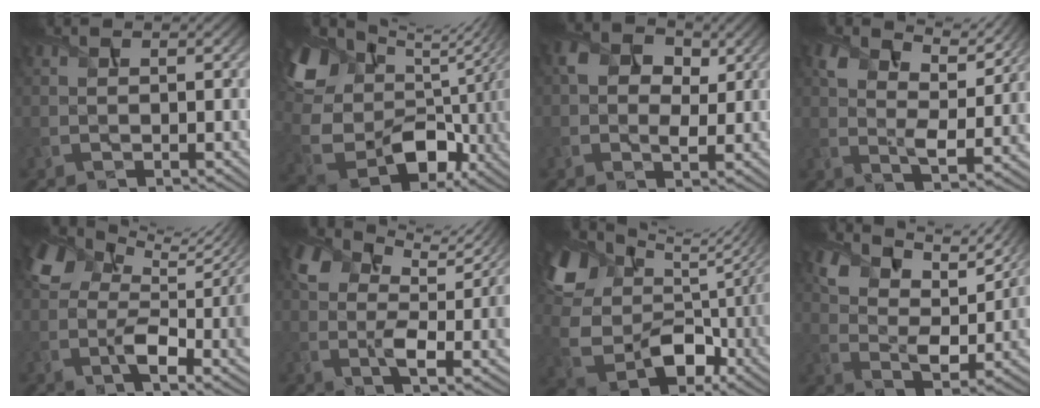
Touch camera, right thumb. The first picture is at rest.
{"total": 15.6, "force": [5.4, 10.3, 10.4], "torque": [-0.257, 0.001, 0.107]}
{"total": 4.7, "force": [1.0, 3.3, 3.3], "torque": [-0.057, 0.001, 0.010]}
{"total": 8.2, "force": [5.0, 3.5, 5.4], "torque": [-0.109, -0.006, 0.094]}
{"total": 11.3, "force": [3.6, 6.4, 8.6], "torque": [-0.174, -0.020, 0.071]}
{"total": 9.2, "force": [4.5, 4.5, 6.6], "torque": [-0.135, -0.006, 0.086]}
{"total": 14.1, "force": [6.2, 8.7, 9.1], "torque": [-0.217, 0.004, 0.123]}
{"total": 11.6, "force": [8.8, 4.3, 6.2], "torque": [-0.145, -0.008, 0.151]}